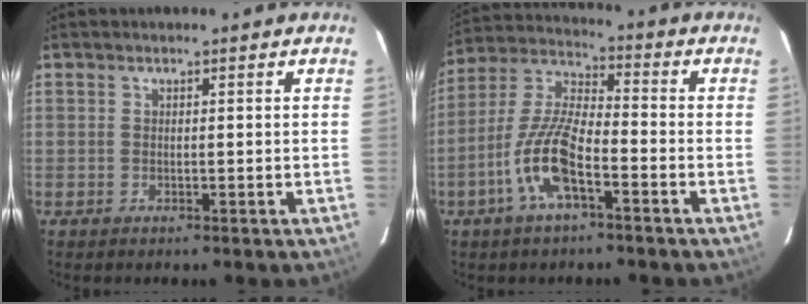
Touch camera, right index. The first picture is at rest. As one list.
[{"total": 11.8, "force": [-5.5, 3.5, 9.9], "torque": [-0.216, 0.001, -0.109]}]